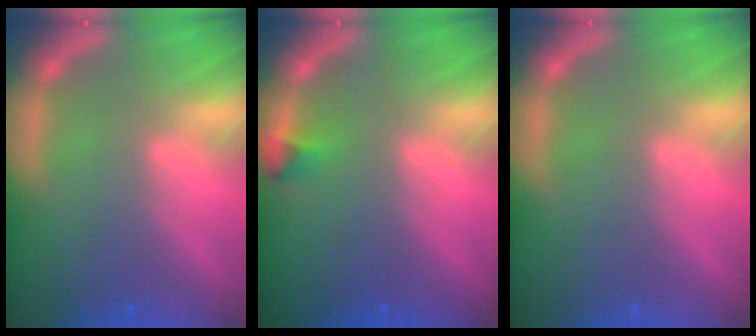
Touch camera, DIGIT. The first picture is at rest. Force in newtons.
{"total": 0.9}
{"total": 0.0}